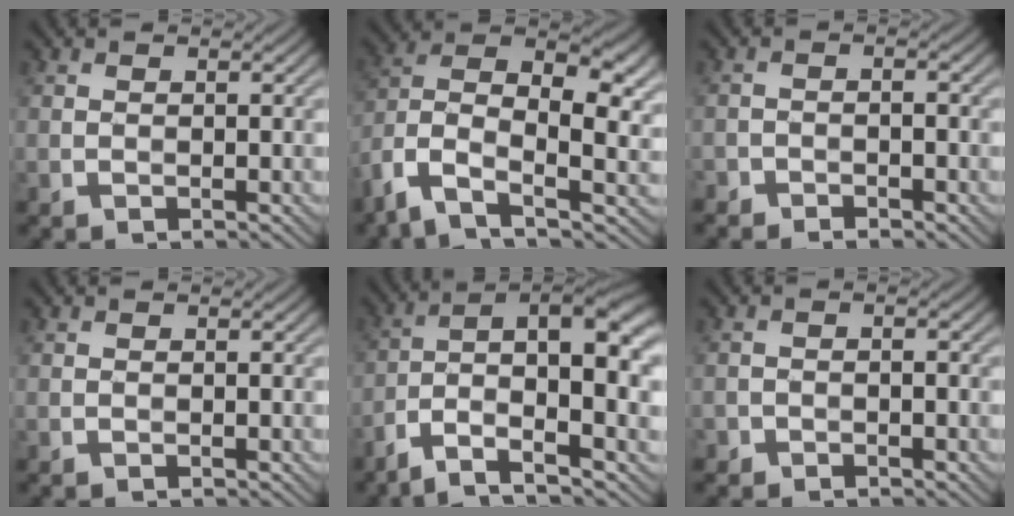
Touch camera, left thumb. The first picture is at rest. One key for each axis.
{"total": 12.7, "fx": -3.3, "fy": 6.7, "fz": 10.3, "tx": -0.207, "ty": -0.002, "tz": -0.074}
{"total": 2.0, "fx": -1.8, "fy": 0.6, "fz": 0.5, "tx": -0.008, "ty": 0.000, "tz": -0.038}
{"total": 0.0}
{"total": 12.1, "fx": -4.4, "fy": 3.9, "fz": 10.6, "tx": -0.187, "ty": 0.003, "tz": -0.077}
{"total": 1.3, "fx": -1.0, "fy": 0.8, "fz": 0.3, "tx": -0.005, "ty": 0.001, "tz": -0.022}